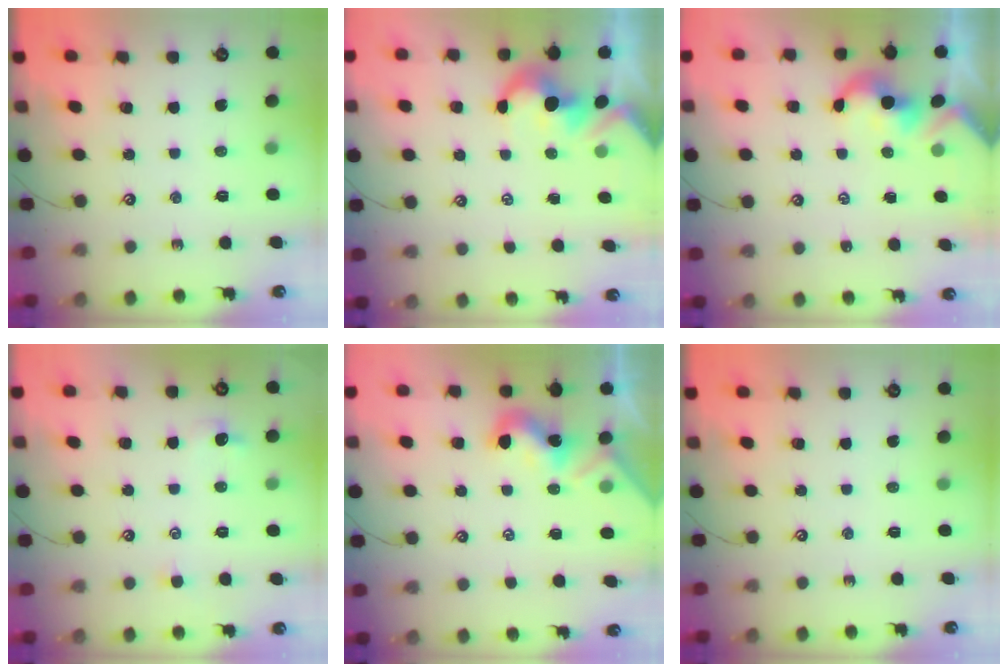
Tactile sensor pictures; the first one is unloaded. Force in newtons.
{"total": 1.2, "press": 0.9, "slide": 0.8}
{"total": 2.2, "press": 2.2, "slide": 0.4}
{"total": 0.0}
{"total": 2.0, "press": 2.0, "slide": 0.5}
{"total": 0.0}